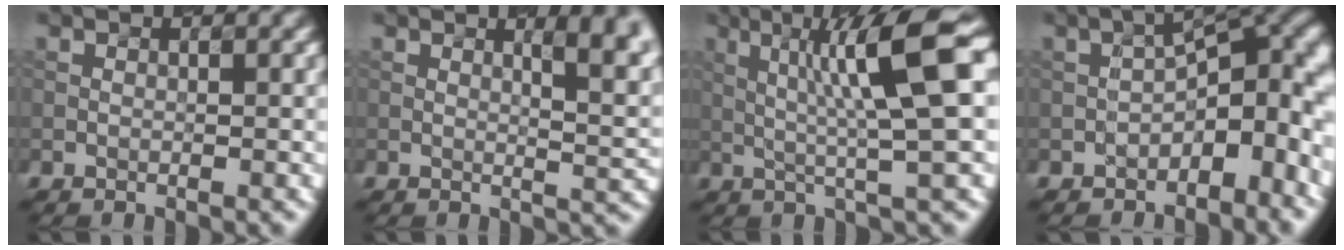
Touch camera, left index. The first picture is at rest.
{"total": 5.2, "force": [2.1, 1.7, 4.5], "torque": [-0.037, 0.006, 0.033]}
{"total": 8.6, "force": [1.4, 0.9, 8.4], "torque": [-0.134, 0.015, 0.032]}
{"total": 7.5, "force": [-1.8, 3.7, 6.2], "torque": [-0.076, 0.017, -0.030]}